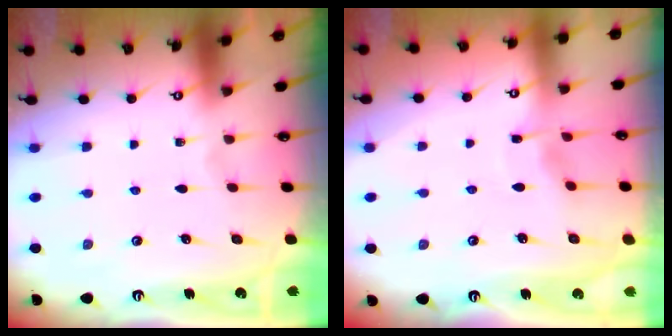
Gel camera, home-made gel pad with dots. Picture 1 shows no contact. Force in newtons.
{"total": 3.3, "press": 3.3, "slide": 0.4}